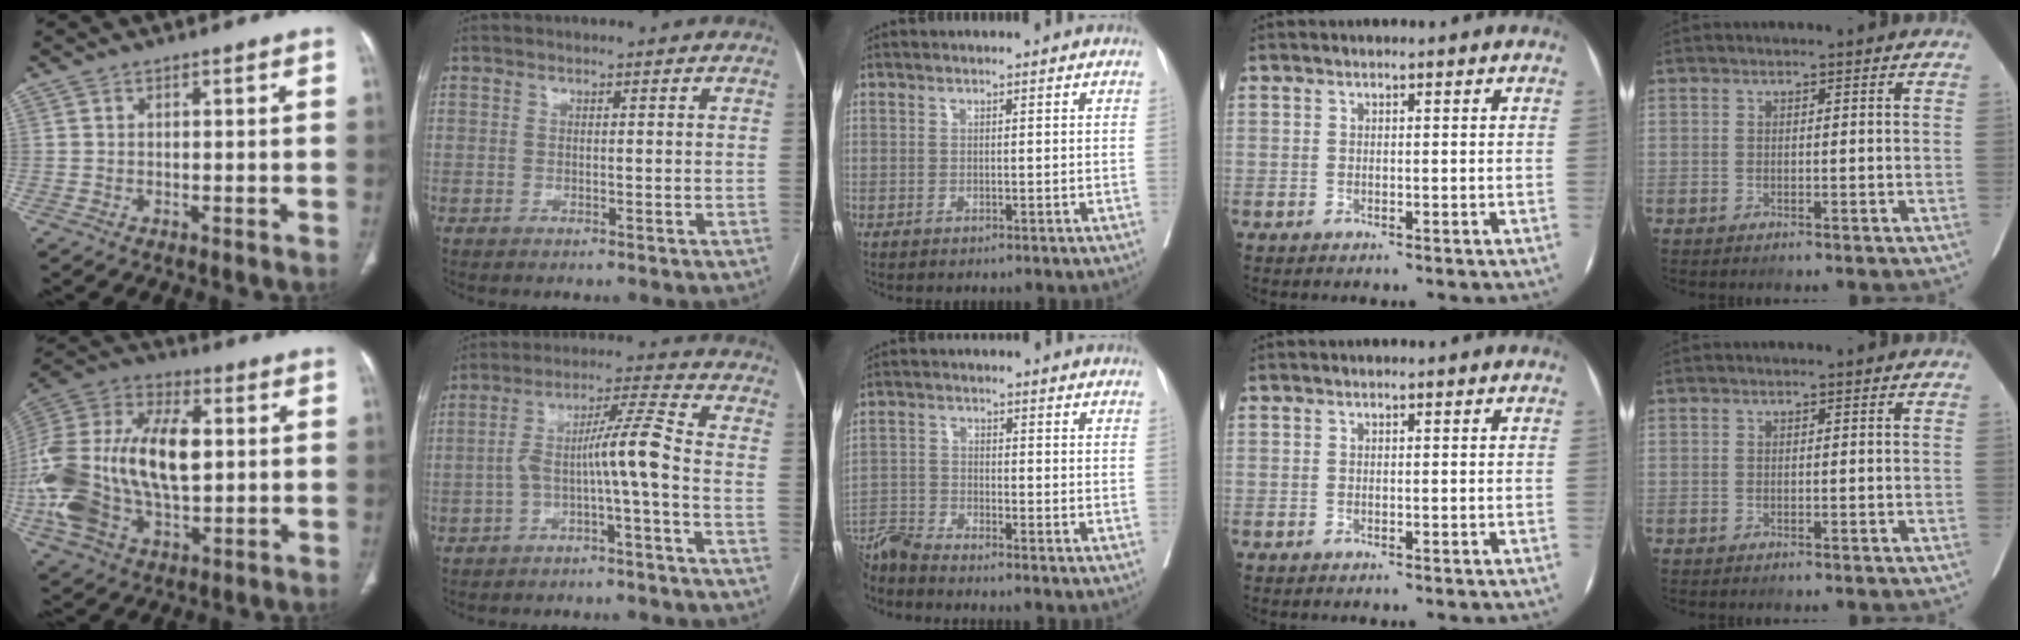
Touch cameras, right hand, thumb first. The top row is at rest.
{"thumb": {"total": 28.2, "force": [0.3, 16.2, 23.0], "torque": [-0.505, 0.015, 0.012]}, "index": {"total": 8.0, "force": [-2.4, -0.4, 7.7], "torque": [-0.132, 0.032, -0.040]}, "middle": {"total": 6.2, "force": [-5.9, -1.3, 1.2], "torque": [-0.019, -0.011, -0.115]}}